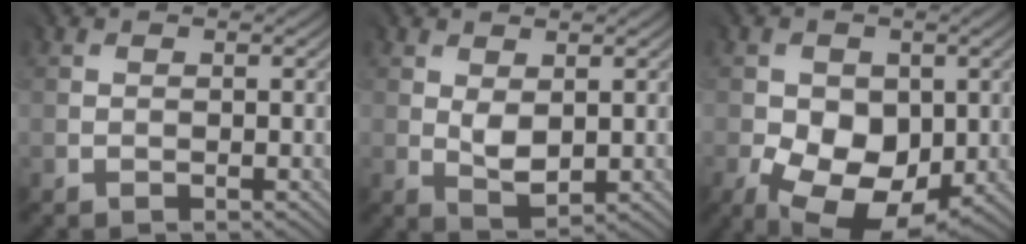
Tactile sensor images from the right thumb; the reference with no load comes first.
{"total": 3.0, "force": [0.5, 1.8, 2.4], "torque": [-0.053, -0.005, 0.017]}
{"total": 11.2, "force": [-2.8, 7.8, 7.6], "torque": [-0.131, -0.018, -0.039]}